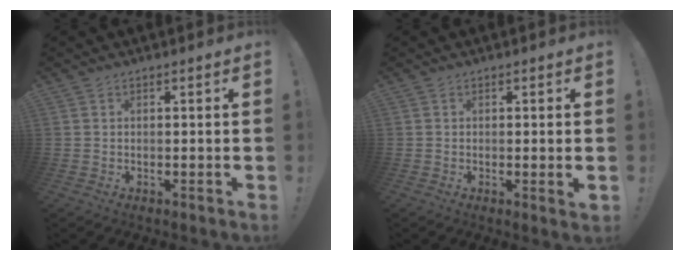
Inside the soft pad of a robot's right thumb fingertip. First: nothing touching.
{"total": 1.8, "force": [0.2, 0.0, 1.8], "torque": [-0.019, -0.006, 0.002]}